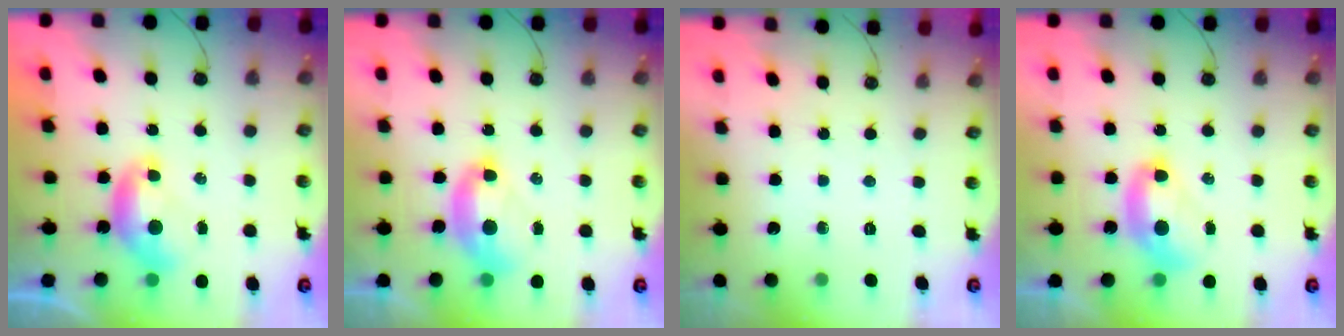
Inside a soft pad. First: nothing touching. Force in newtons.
{"total": 2.5, "press": 2.4, "slide": 0.6}
{"total": 0.0}
{"total": 2.6, "press": 2.6, "slide": 0.1}